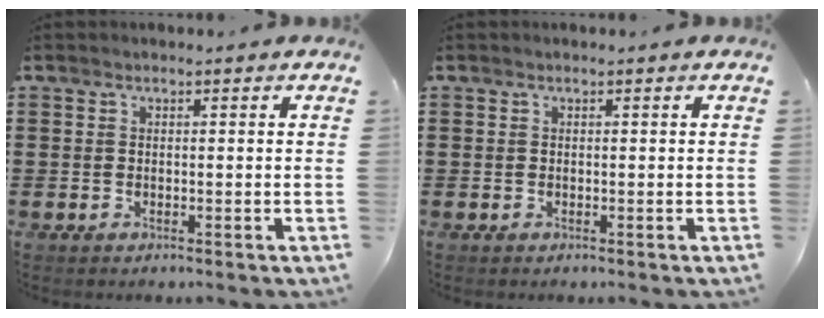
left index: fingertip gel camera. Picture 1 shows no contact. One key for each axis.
{"total": 0.0}